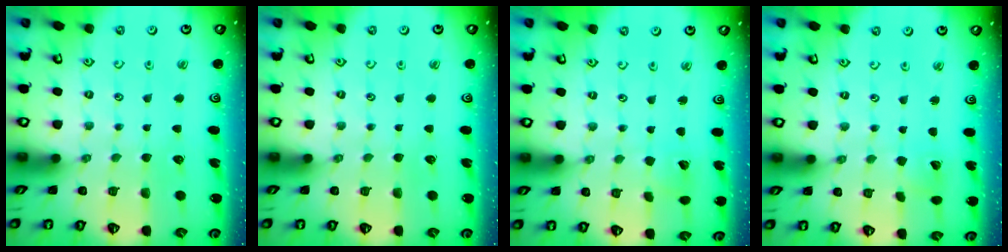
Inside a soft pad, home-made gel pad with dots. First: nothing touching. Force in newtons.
{"total": 0.0}
{"total": 3.8, "press": 3.8, "slide": 0.4}
{"total": 2.4, "press": 2.4, "slide": 0.2}